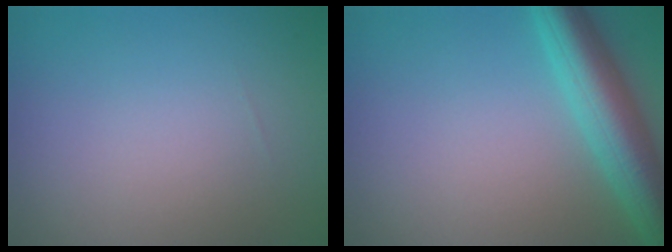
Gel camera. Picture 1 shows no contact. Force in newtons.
{"total": 6.1, "press": 6.1, "slide": 0.3}